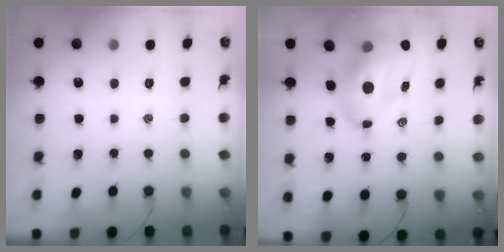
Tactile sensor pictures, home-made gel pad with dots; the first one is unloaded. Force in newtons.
{"total": 12.1, "press": 11.7, "slide": 3.2}